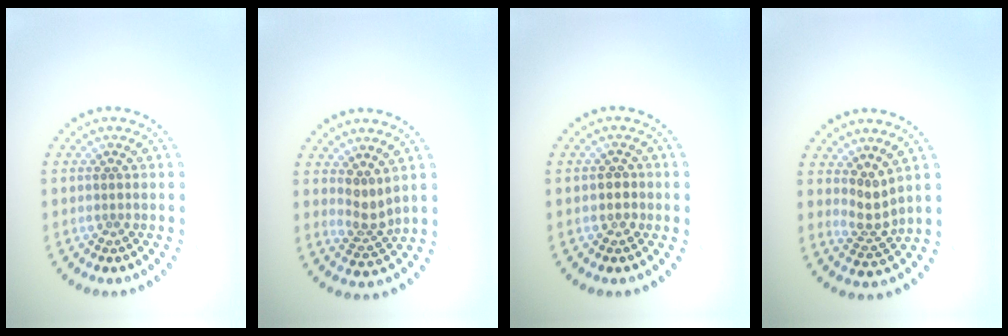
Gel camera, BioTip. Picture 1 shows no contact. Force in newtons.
{"total": 2.4, "press": 1.6, "slide": 1.8}
{"total": 1.3, "press": 1.2, "slide": 0.5}
{"total": 2.4, "press": 1.6, "slide": 1.8}